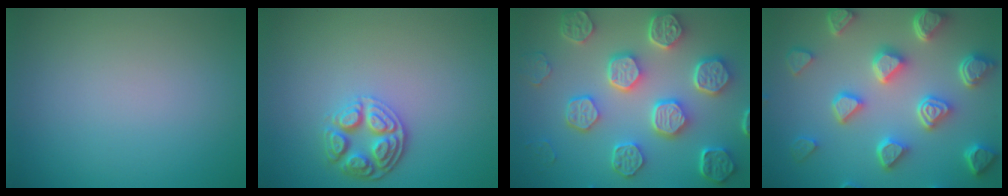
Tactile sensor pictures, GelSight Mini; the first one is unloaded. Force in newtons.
{"total": 3.7, "press": 3.1, "slide": 2.0}
{"total": 8.4, "press": 6.5, "slide": 5.3}
{"total": 7.5, "press": 6.0, "slide": 4.6}